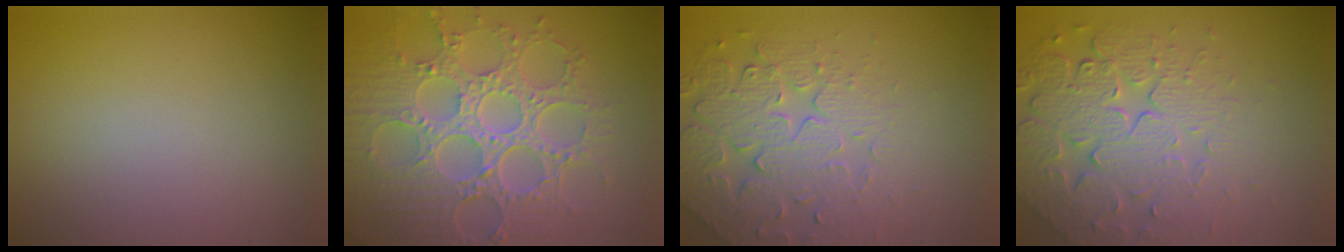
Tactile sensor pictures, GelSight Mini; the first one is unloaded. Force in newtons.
{"total": 8.9, "press": 6.6, "slide": 6.0}
{"total": 4.8, "press": 4.7, "slide": 1.1}
{"total": 8.0, "press": 5.8, "slide": 5.5}